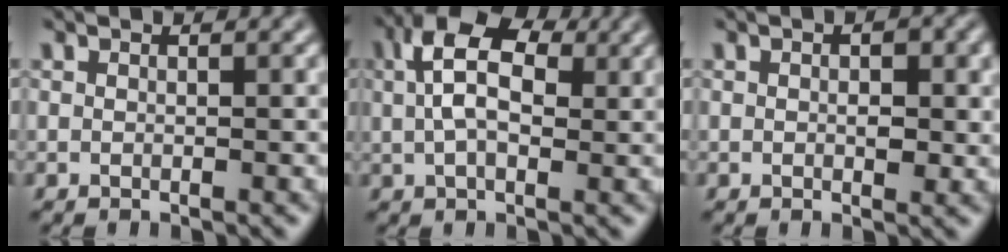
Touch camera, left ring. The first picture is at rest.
{"total": 7.4, "force": [1.5, 4.3, 5.8], "torque": [-0.122, 0.030, 0.015]}
{"total": 2.1, "force": [0.0, 1.1, 1.8], "torque": [-0.022, 0.005, 0.006]}